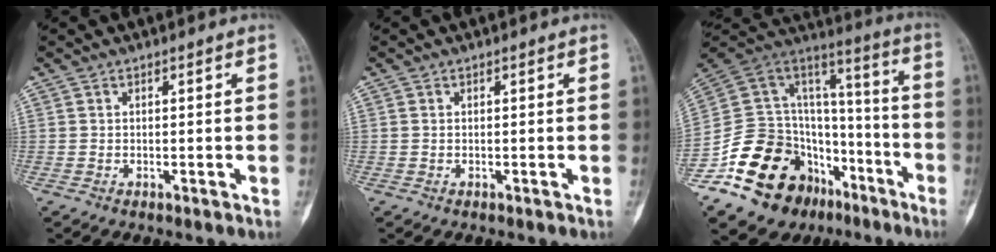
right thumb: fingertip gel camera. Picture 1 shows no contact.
{"total": 0.0}
{"total": 28.7, "force": [-14.8, 19.2, 15.4], "torque": [-0.272, 0.106, -0.238]}